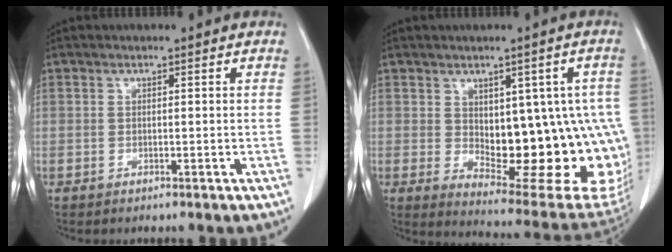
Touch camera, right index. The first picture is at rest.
{"total": 19.3, "force": [-1.2, 8.3, 17.4], "torque": [-0.153, 0.011, 0.013]}